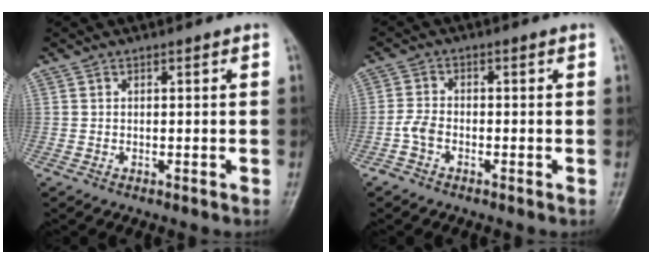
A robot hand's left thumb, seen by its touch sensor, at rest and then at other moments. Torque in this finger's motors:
{"motor_torque": [-0.03, 0.13, 0.26, 0.12, 0.02]}